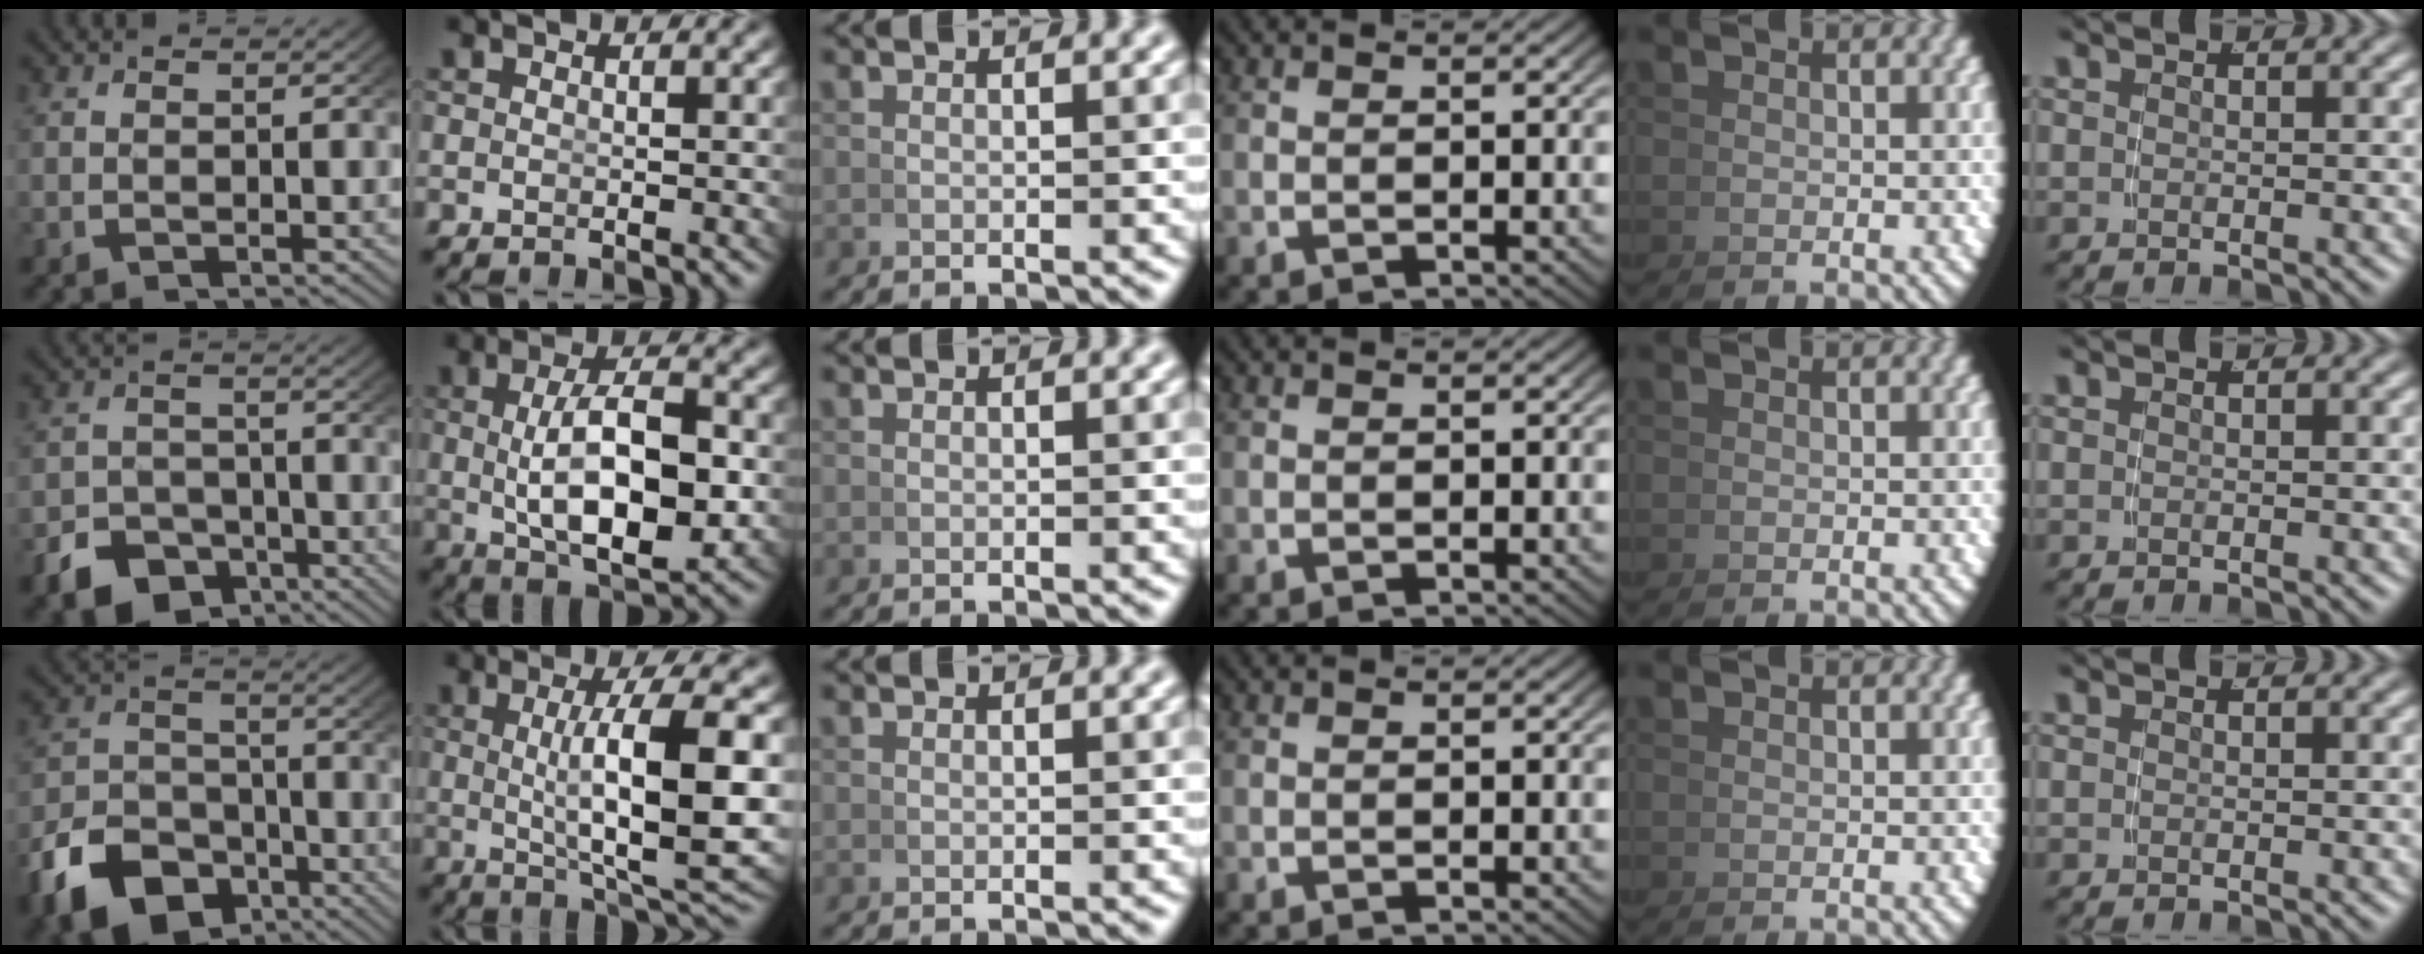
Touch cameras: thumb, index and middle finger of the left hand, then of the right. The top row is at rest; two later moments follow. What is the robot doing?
{"motion": "grasp_and_lifting", "object": "coin"}